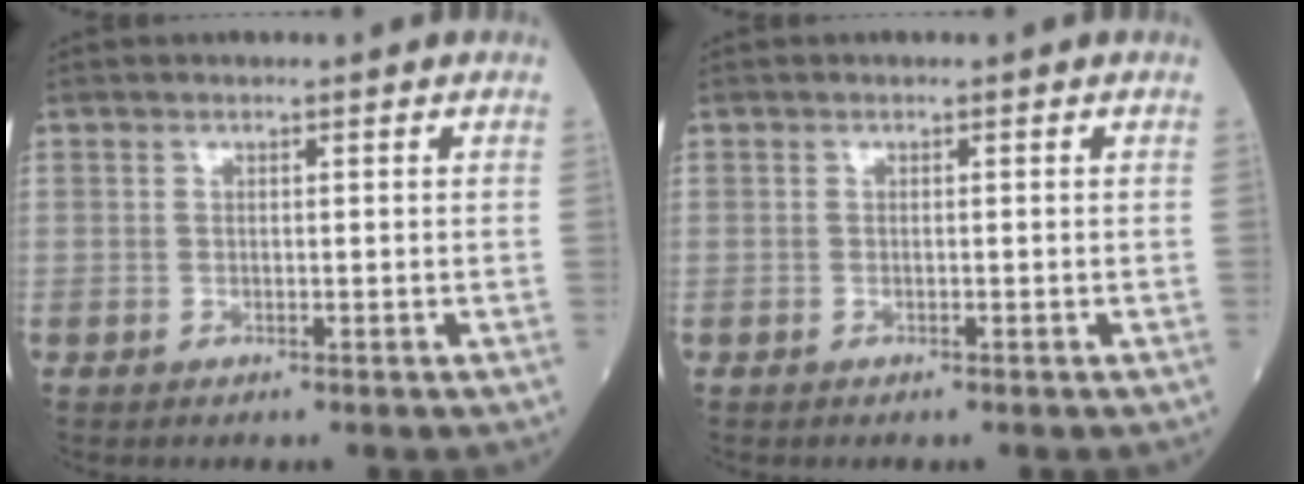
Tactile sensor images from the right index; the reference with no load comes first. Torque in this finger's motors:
{"motor_torque": [-0.05, 0.00, -0.01, -0.01]}